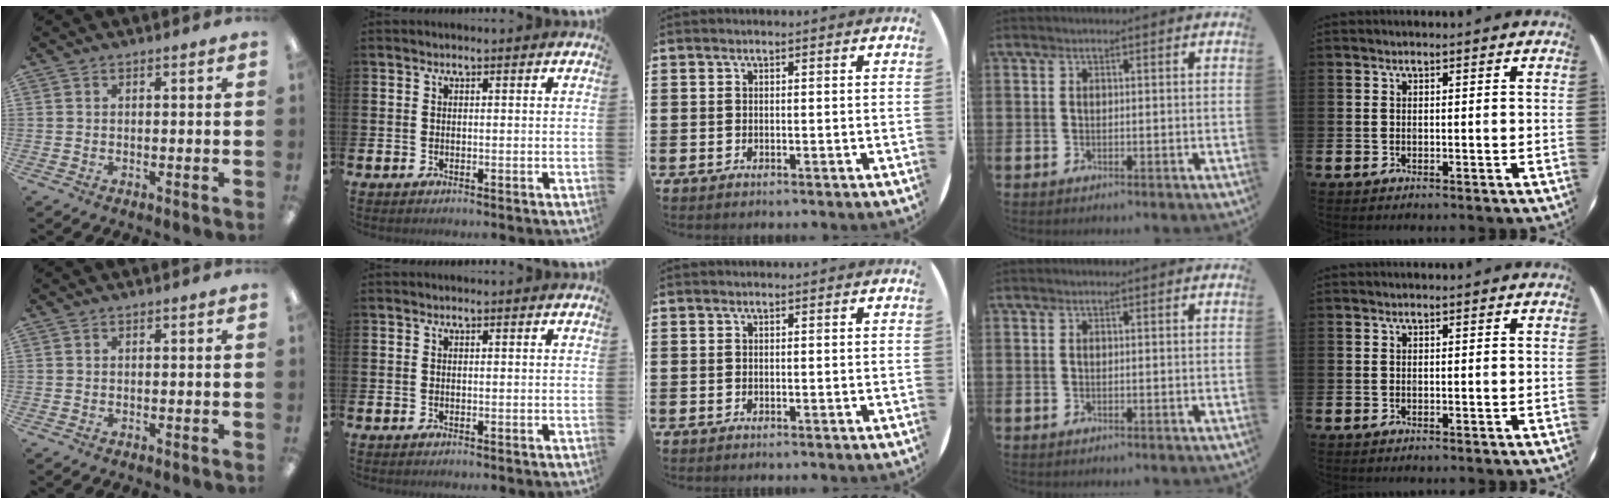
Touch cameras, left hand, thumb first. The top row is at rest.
{}